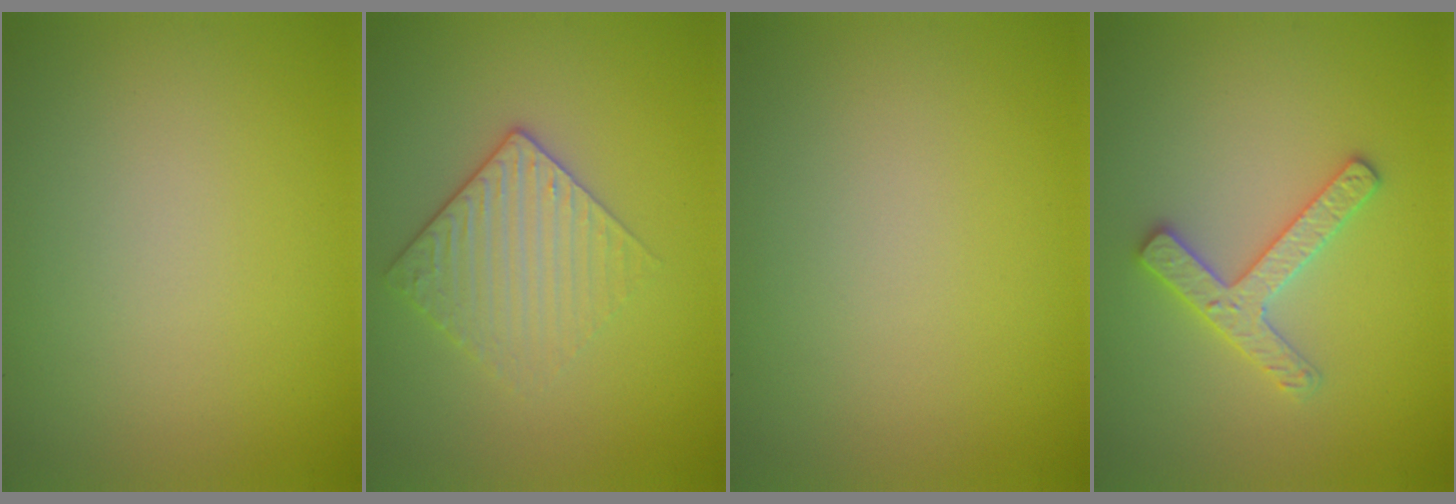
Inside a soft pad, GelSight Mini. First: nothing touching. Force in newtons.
{"total": 2.9, "press": 2.6, "slide": 1.4}
{"total": 0.0}
{"total": 2.7, "press": 2.6, "slide": 0.5}